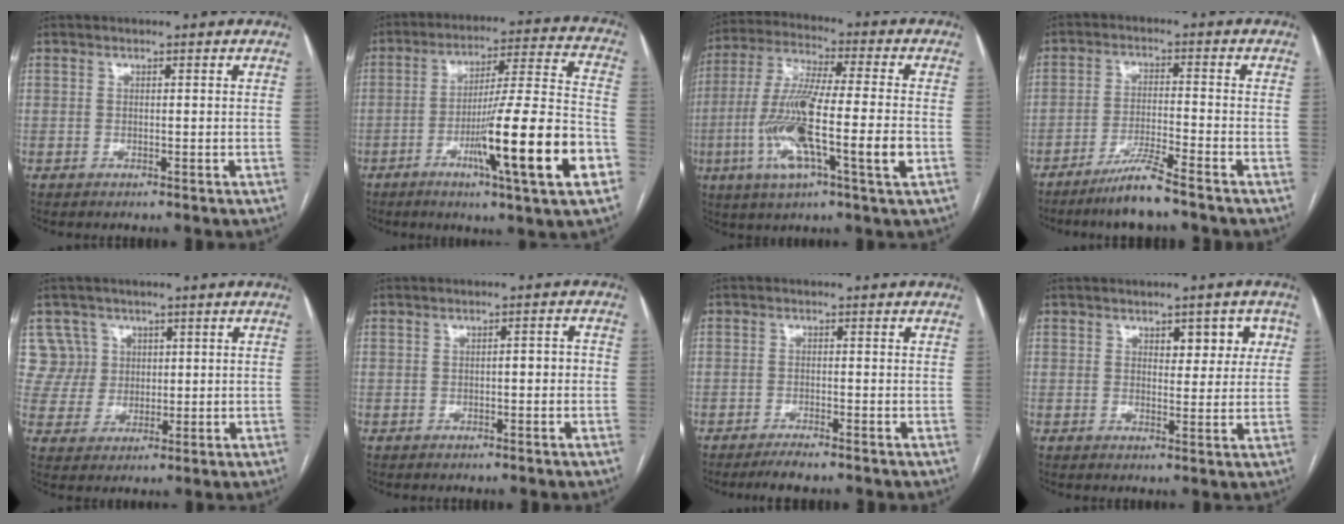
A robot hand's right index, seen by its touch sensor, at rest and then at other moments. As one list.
[{"total": 19.2, "force": [-7.1, -0.1, 17.8], "torque": [-0.267, -0.010, -0.109]}, {"total": 16.6, "force": [-4.0, 1.2, 16.0], "torque": [-0.315, -0.009, -0.075]}, {"total": 6.3, "force": [-5.0, -0.5, 3.7], "torque": [-0.070, -0.020, -0.097]}, {"total": 6.4, "force": [2.5, 5.9, -0.4], "torque": [0.017, 0.019, 0.058]}, {"total": 2.1, "force": [-0.5, 0.6, 2.0], "torque": [-0.026, 0.009, -0.007]}, {"total": 2.9, "force": [-2.5, 0.1, 1.5], "torque": [-0.027, -0.006, -0.045]}, {"total": 5.3, "force": [2.1, 2.7, 4.1], "torque": [-0.038, 0.011, 0.027]}]